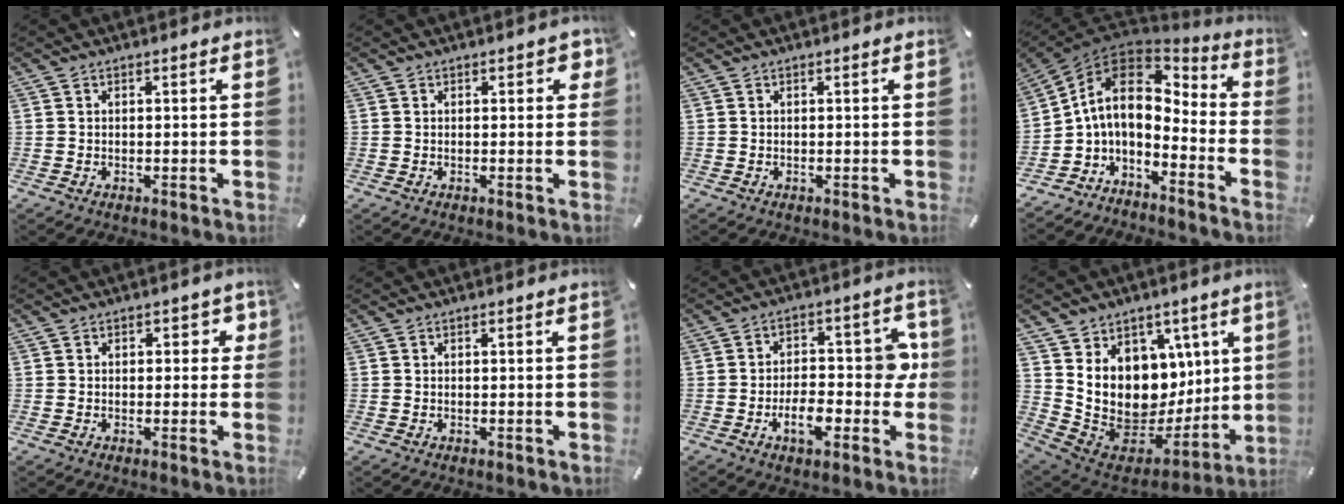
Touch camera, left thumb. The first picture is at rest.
{"total": 2.0, "force": [0.6, 1.2, 1.5], "torque": [-0.007, -0.002, 0.003]}
{"total": 0.0}
{"total": 10.4, "force": [0.2, 7.2, 7.5], "torque": [-0.159, -0.005, -0.002]}
{"total": 3.0, "force": [0.7, 2.0, 2.1], "torque": [-0.012, -0.003, 0.003]}
{"total": 0.0}
{"total": 12.0, "force": [-1.9, 7.2, 9.4], "torque": [-0.125, 0.010, -0.030]}
{"total": 14.4, "force": [3.8, 12.2, 6.5], "torque": [-0.113, -0.070, 0.089]}